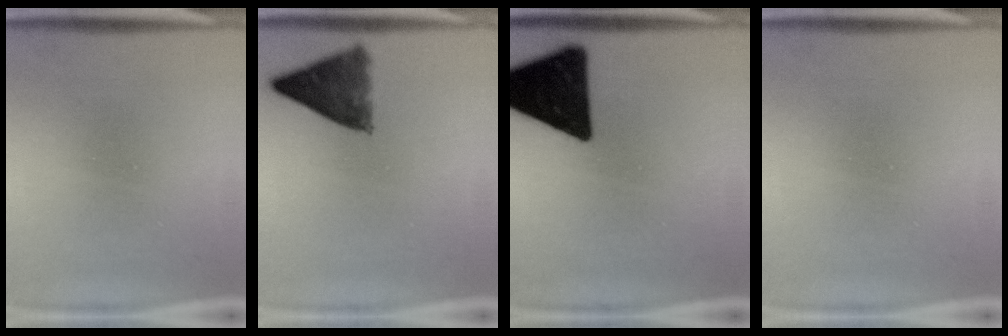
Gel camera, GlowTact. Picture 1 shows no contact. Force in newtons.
{"total": 8.1}
{"total": 17.7}
{"total": 0.0}